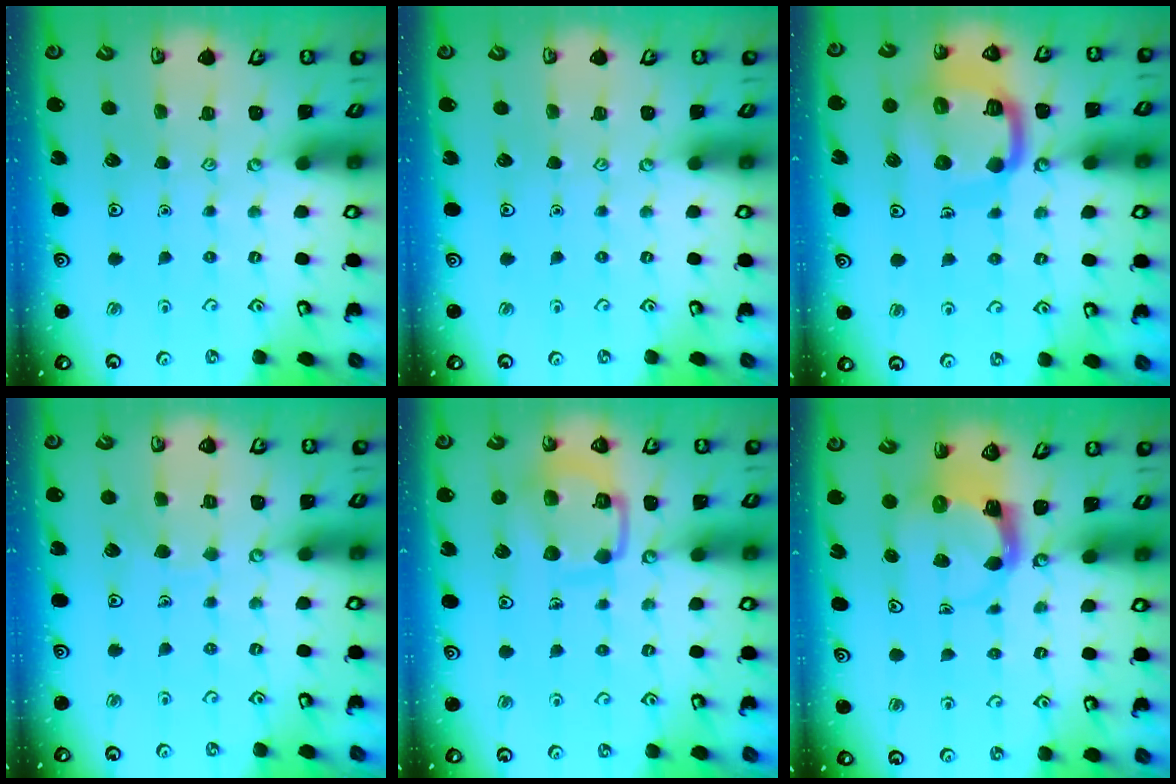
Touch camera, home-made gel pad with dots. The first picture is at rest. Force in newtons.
{"total": 0.0}
{"total": 15.7, "press": 15.6, "slide": 1.5}
{"total": 4.3, "press": 4.3, "slide": 0.3}
{"total": 11.9, "press": 11.8, "slide": 1.0}
{"total": 3.9, "press": 3.9, "slide": 0.6}